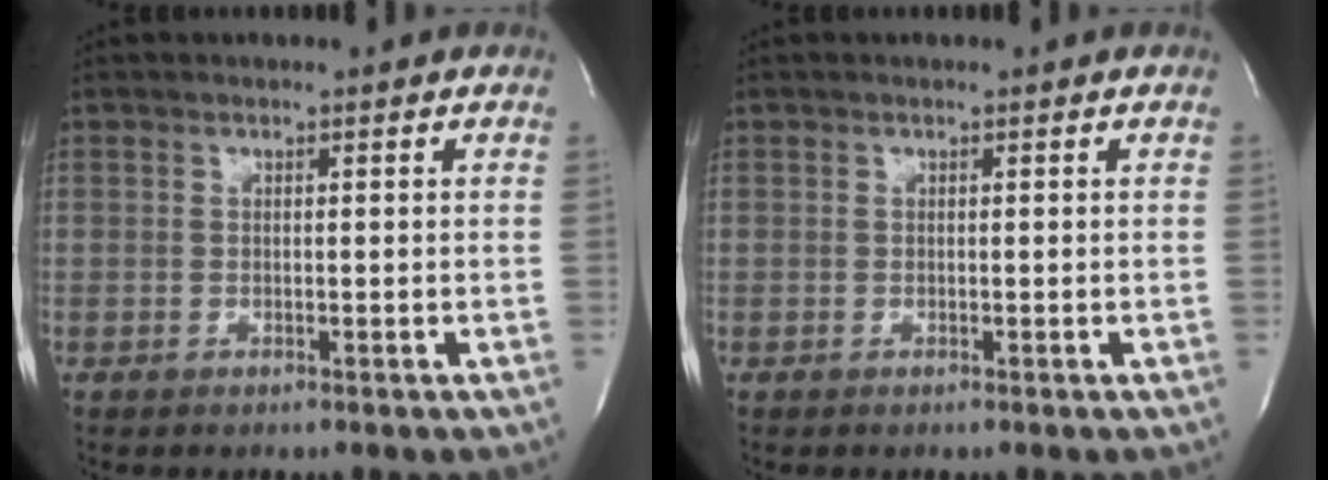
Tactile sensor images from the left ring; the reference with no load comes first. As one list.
[{"total": 0.0}]